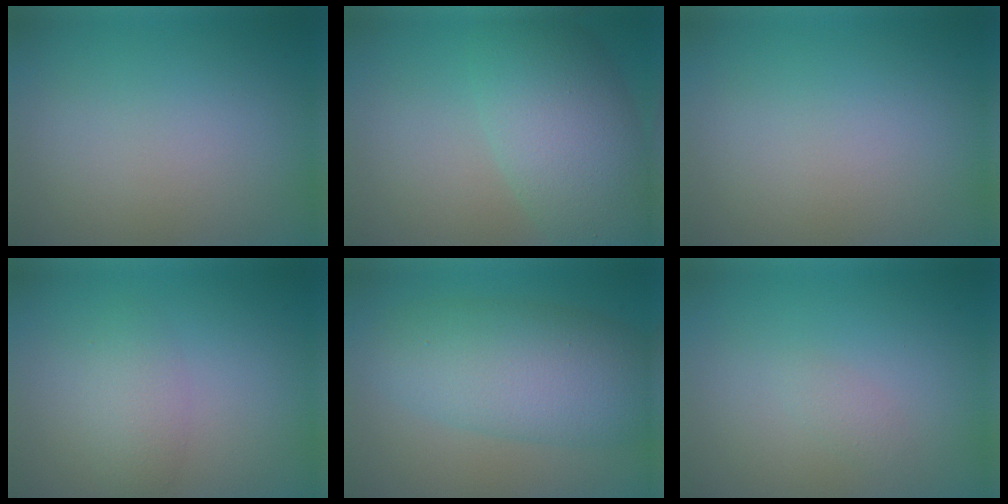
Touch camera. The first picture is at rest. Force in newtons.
{"total": 7.6, "press": 7.6, "slide": 0.3}
{"total": 0.0}
{"total": 2.1, "press": 2.1, "slide": 0.1}
{"total": 7.7, "press": 7.7, "slide": 0.1}
{"total": 0.8, "press": 0.8, "slide": 0.0}